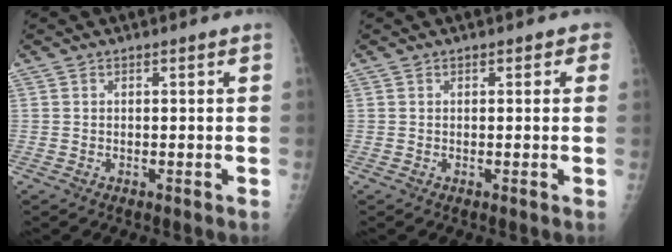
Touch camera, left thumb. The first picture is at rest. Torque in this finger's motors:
{"motor_torque": [-0.13, 0.04, -0.21, -0.18, 0.04]}